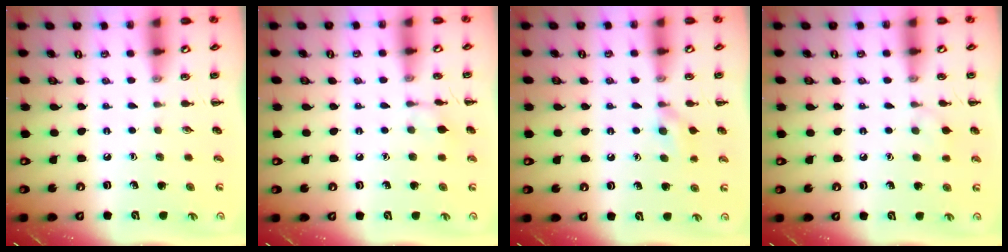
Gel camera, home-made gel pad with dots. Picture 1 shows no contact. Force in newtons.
{"total": 5.9, "press": 5.7, "slide": 1.7}
{"total": 6.7, "press": 6.5, "slide": 1.9}
{"total": 6.1, "press": 5.8, "slide": 1.9}